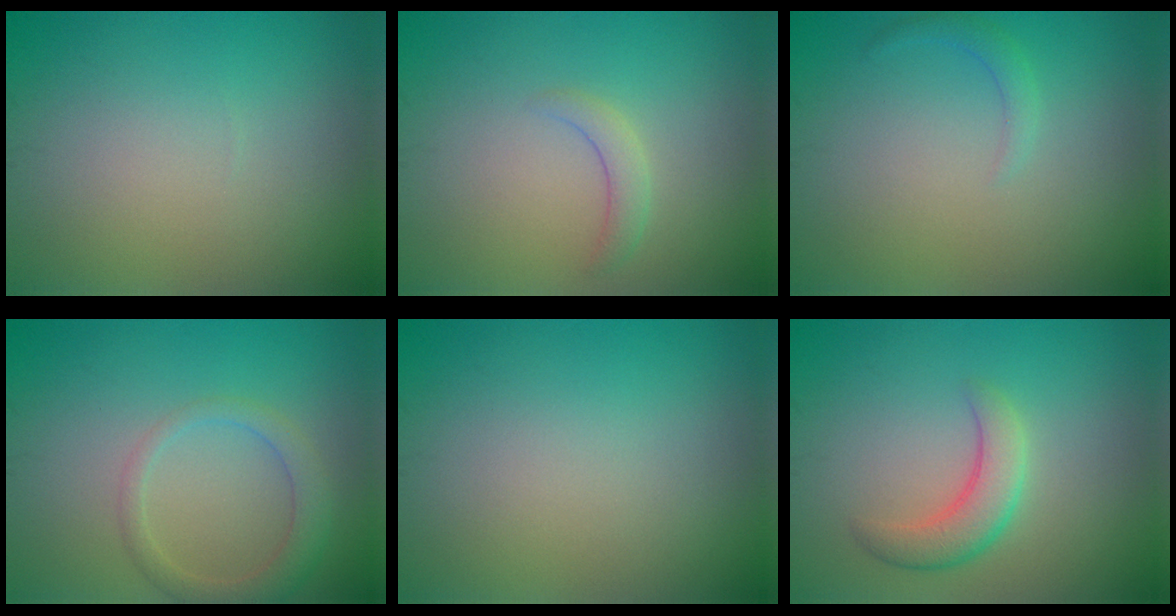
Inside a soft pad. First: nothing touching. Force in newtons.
{"total": 1.5, "press": 1.5, "slide": 0.3}
{"total": 1.2, "press": 1.2, "slide": 0.1}
{"total": 2.6, "press": 2.6, "slide": 0.1}
{"total": 0.0}
{"total": 3.2, "press": 3.2, "slide": 0.2}